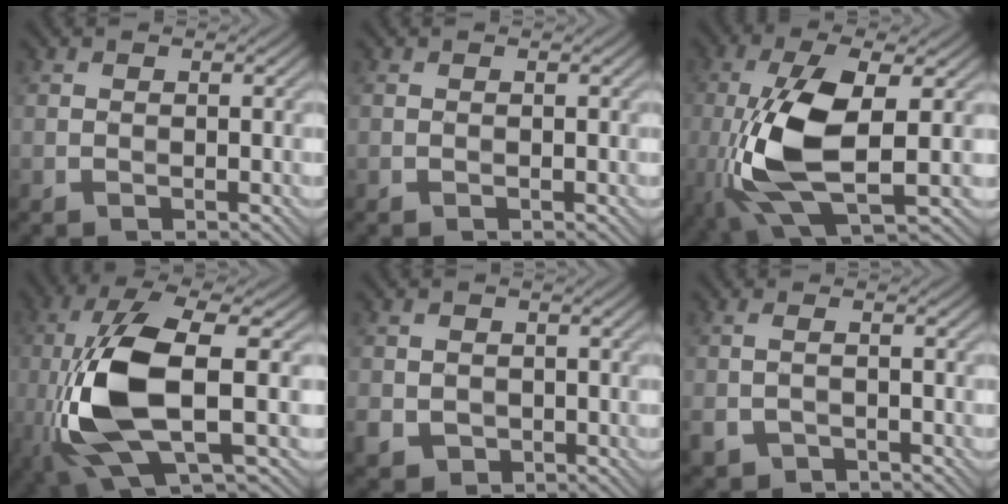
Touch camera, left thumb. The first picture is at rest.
{"total": 0.0}
{"total": 11.6, "force": [-1.8, 4.3, 10.6], "torque": [-0.236, -0.003, -0.034]}
{"total": 12.1, "force": [-2.1, 4.0, 11.2], "torque": [-0.253, -0.001, -0.042]}
{"total": 3.5, "force": [-1.0, 3.1, 1.2], "torque": [-0.038, -0.010, -0.019]}
{"total": 2.0, "force": [-1.3, 0.9, 1.1], "torque": [-0.033, -0.003, -0.027]}